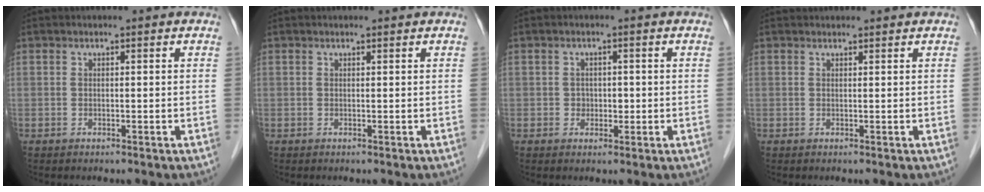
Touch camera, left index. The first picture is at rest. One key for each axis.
{"total": 0.5, "fx": 0.5, "fy": 0.0, "fz": 0.0, "tx": -0.004, "ty": 0.003, "tz": 0.009}
{"total": 1.8, "fx": -0.2, "fy": 1.5, "fz": 0.9, "tx": -0.013, "ty": 0.002, "tz": 0.000}
{"total": 2.3, "fx": 2.2, "fy": 0.4, "fz": 0.3, "tx": -0.004, "ty": 0.025, "tz": 0.033}